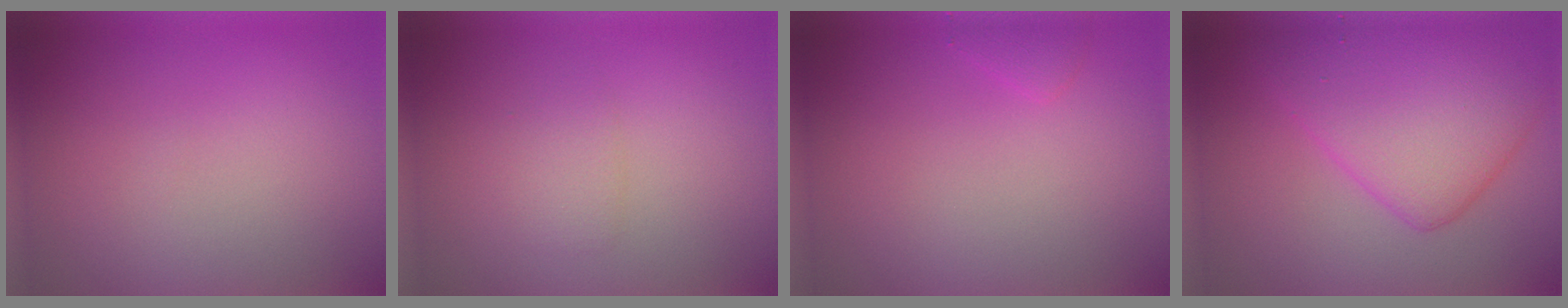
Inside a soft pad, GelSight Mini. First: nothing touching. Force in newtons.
{"total": 1.4, "press": 1.4, "slide": 0.0}
{"total": 0.9, "press": 0.9, "slide": 0.1}
{"total": 7.9, "press": 7.9, "slide": 0.2}